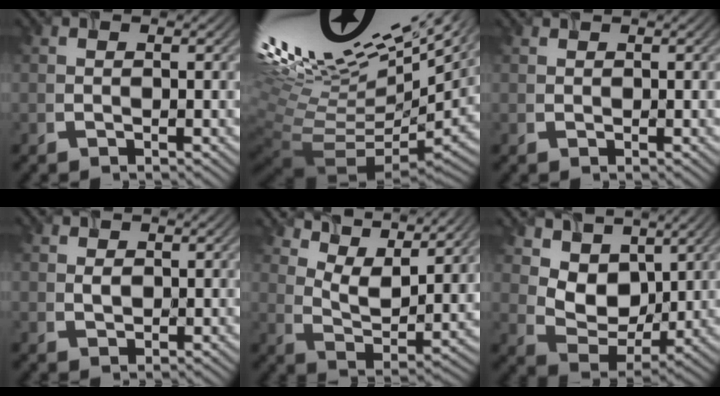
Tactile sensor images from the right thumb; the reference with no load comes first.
{"total": 17.9, "force": [8.6, 5.9, 14.6], "torque": [-0.240, 0.034, 0.181]}
{"total": 0.9, "force": [0.8, 0.4, 0.2], "torque": [-0.005, 0.008, 0.020]}
{"total": 1.8, "force": [1.1, 1.1, 0.9], "torque": [-0.022, 0.006, 0.028]}
{"total": 10.0, "force": [7.6, 3.4, 5.5], "torque": [-0.130, 0.002, 0.131]}
{"total": 8.8, "force": [4.8, 6.0, 4.3], "torque": [-0.102, -0.005, 0.094]}